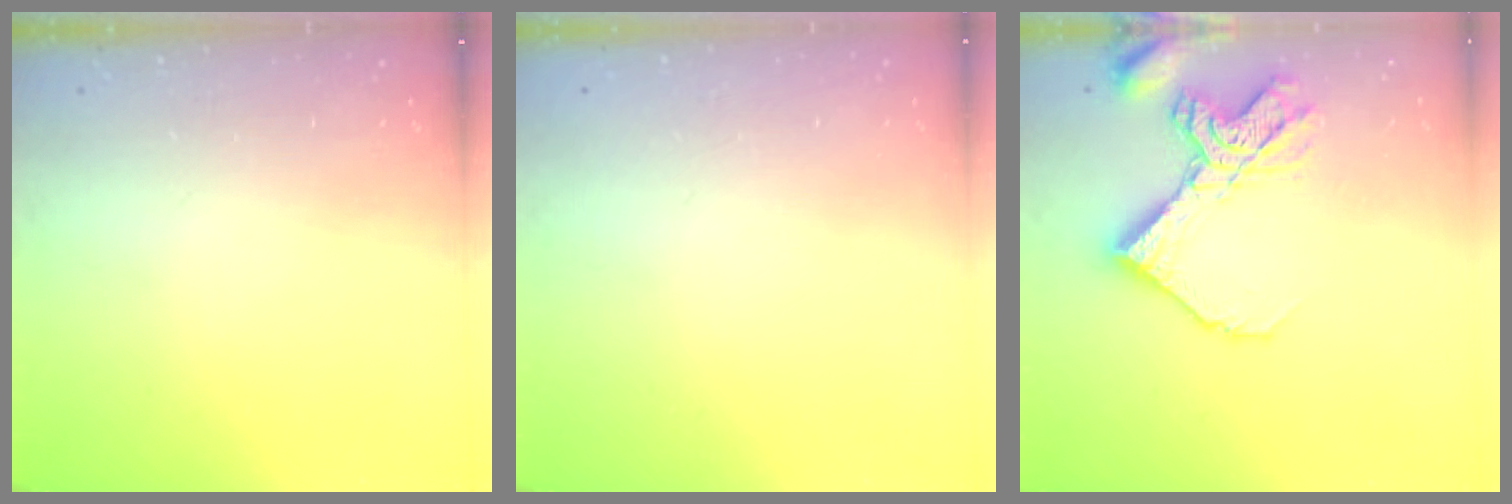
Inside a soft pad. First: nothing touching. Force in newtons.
{"total": 1.8, "press": 1.8, "slide": 0.1}
{"total": 14.4, "press": 14.3, "slide": 1.7}